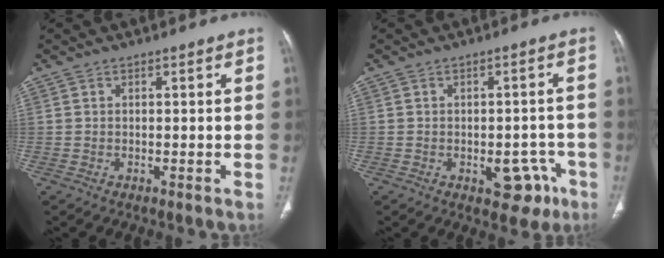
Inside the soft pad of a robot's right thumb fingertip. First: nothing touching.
{"total": 7.1, "force": [-3.1, 4.4, 4.5], "torque": [-0.020, 0.025, -0.030]}